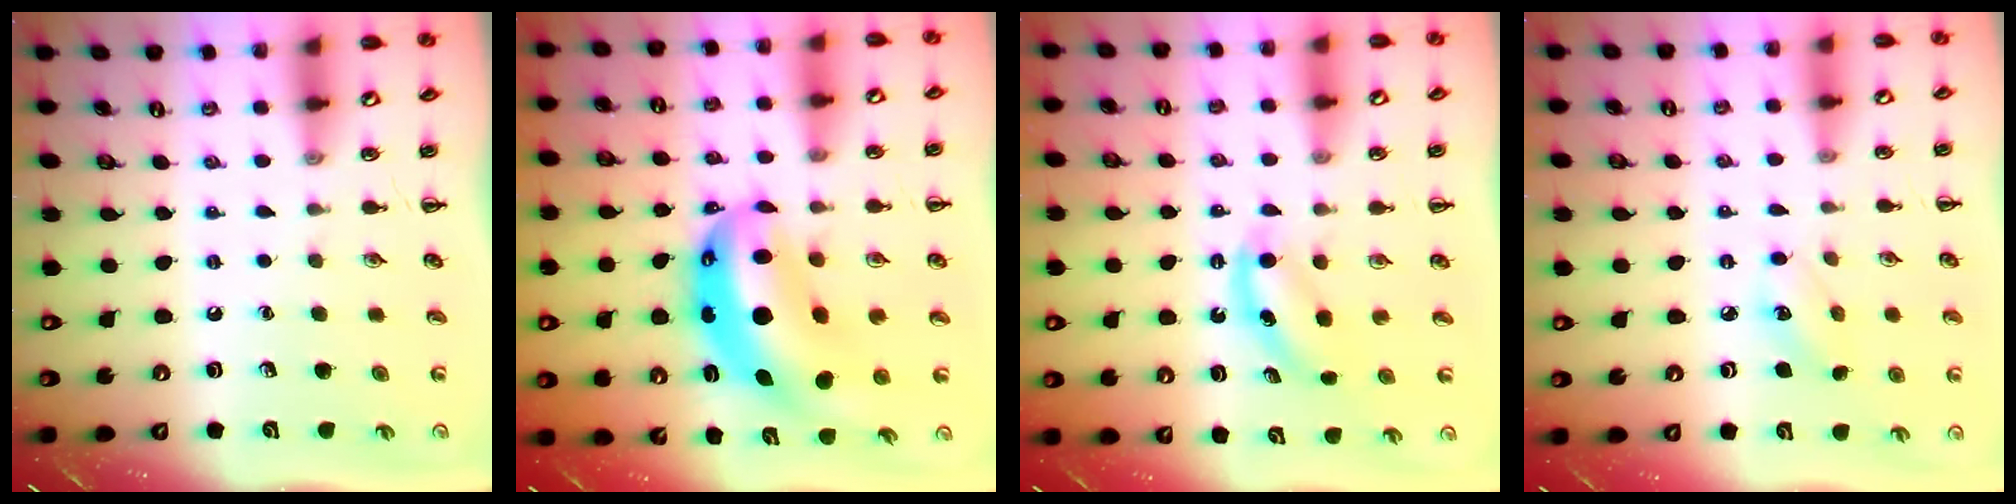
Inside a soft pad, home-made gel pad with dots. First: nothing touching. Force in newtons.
{"total": 12.6, "press": 12.1, "slide": 3.4}
{"total": 5.6, "press": 5.5, "slide": 0.8}
{"total": 5.4, "press": 5.2, "slide": 1.4}